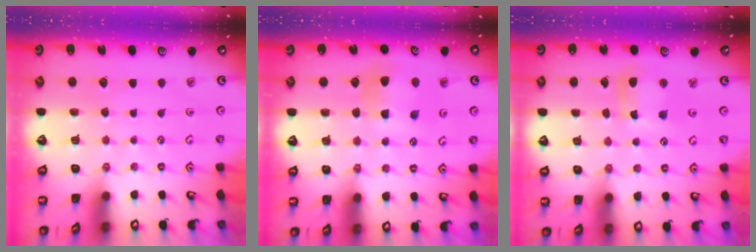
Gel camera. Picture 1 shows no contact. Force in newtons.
{"total": 6.3, "press": 6.2, "slide": 0.6}
{"total": 7.4, "press": 7.3, "slide": 1.0}